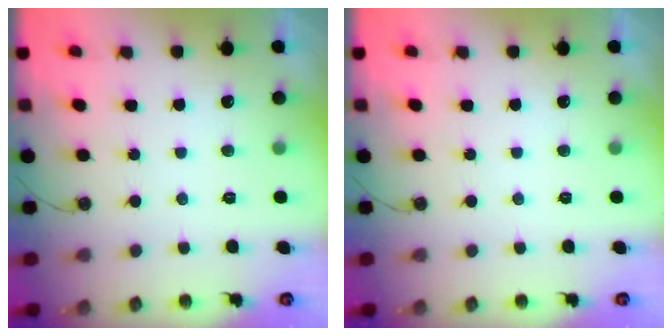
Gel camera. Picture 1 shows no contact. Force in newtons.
{"total": 0.0}